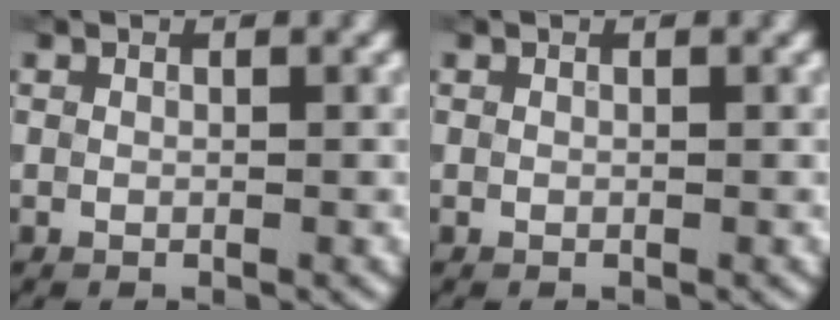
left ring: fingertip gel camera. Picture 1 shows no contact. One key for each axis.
{"total": 0.0}